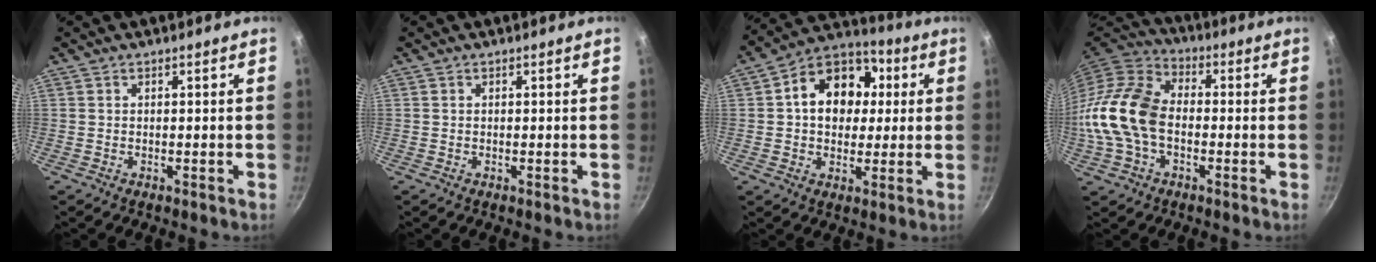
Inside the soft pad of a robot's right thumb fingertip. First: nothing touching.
{"total": 0.0}
{"total": 14.9, "force": [2.5, 11.6, 9.2], "torque": [-0.108, 0.022, 0.023]}
{"total": 15.9, "force": [-2.2, 10.7, 11.5], "torque": [-0.207, 0.033, -0.058]}